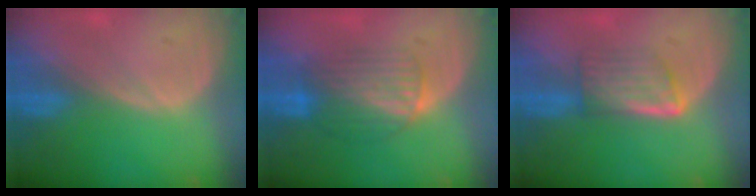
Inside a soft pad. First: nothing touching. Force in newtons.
{"total": 6.4, "press": 6.3, "slide": 1.1}
{"total": 5.7, "press": 5.1, "slide": 2.5}